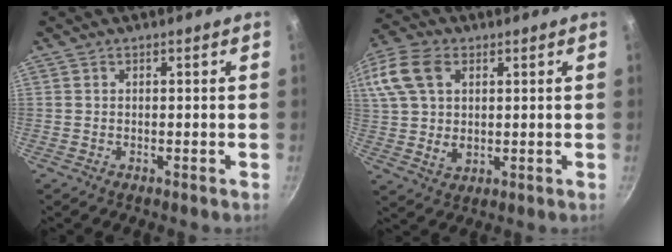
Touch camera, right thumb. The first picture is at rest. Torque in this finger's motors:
{"motor_torque": [-0.91, 1.05, 0.21, -0.05, 0.15]}